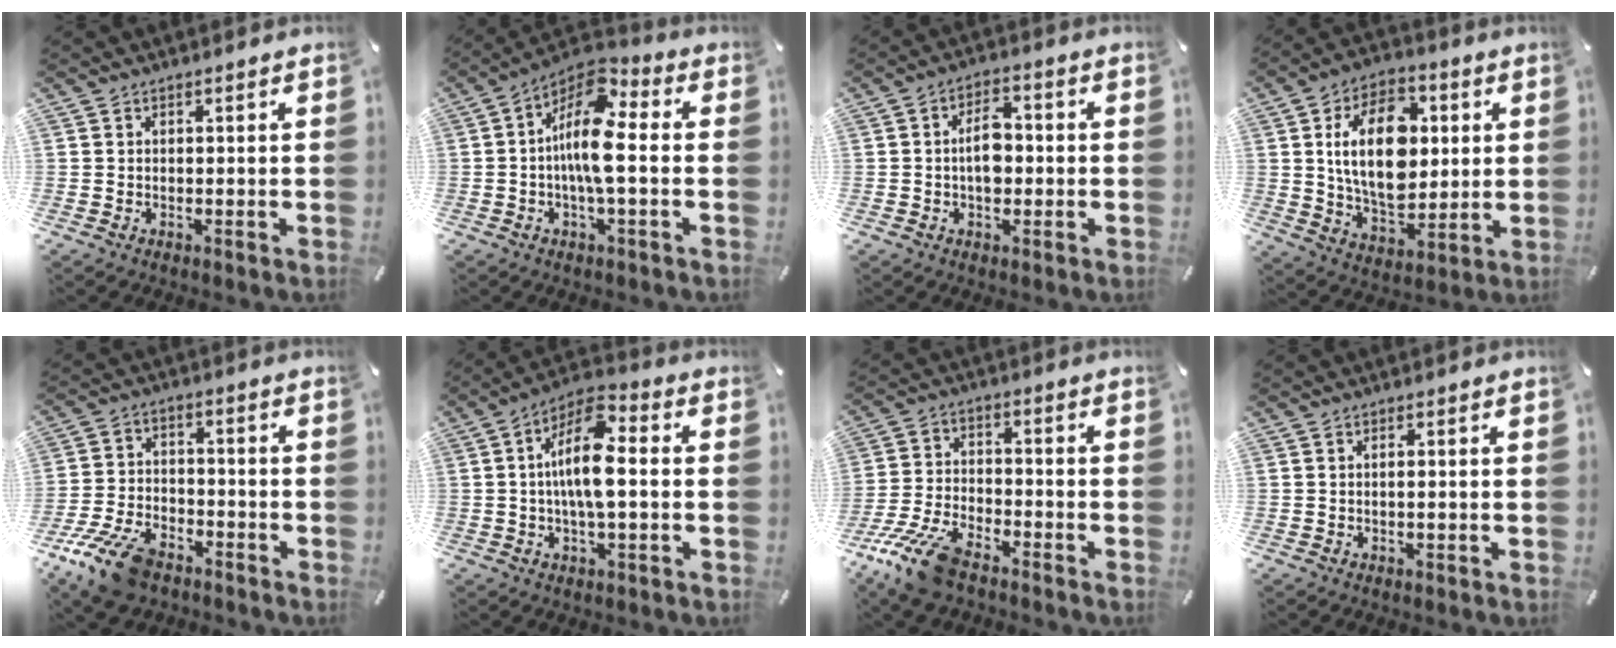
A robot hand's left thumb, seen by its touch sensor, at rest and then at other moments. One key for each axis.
{"total": 12.7, "fx": 0.1, "fy": 4.6, "fz": 11.8, "tx": -0.239, "ty": -0.013, "tz": 0.001}
{"total": 6.7, "fx": -0.6, "fy": 4.0, "fz": 5.3, "tx": -0.086, "ty": 0.005, "tz": -0.015}
{"total": 18.2, "fx": 3.0, "fy": 11.9, "fz": 13.5, "tx": -0.257, "ty": 0.005, "tz": 0.047}
{"total": 12.5, "fx": -8.4, "fy": 6.4, "fz": 6.7, "tx": -0.130, "ty": 0.045, "tz": -0.153}
{"total": 12.4, "fx": 0.1, "fy": 4.6, "fz": 11.5, "tx": -0.228, "ty": 0.005, "tz": 0.000}
{"total": 12.4, "fx": -9.0, "fy": 4.7, "fz": 7.1, "tx": -0.154, "ty": 0.034, "tz": -0.169}
{"total": 0.9, "fx": -0.1, "fy": 0.1, "fz": 0.9, "tx": -0.016, "ty": -0.003, "tz": -0.001}